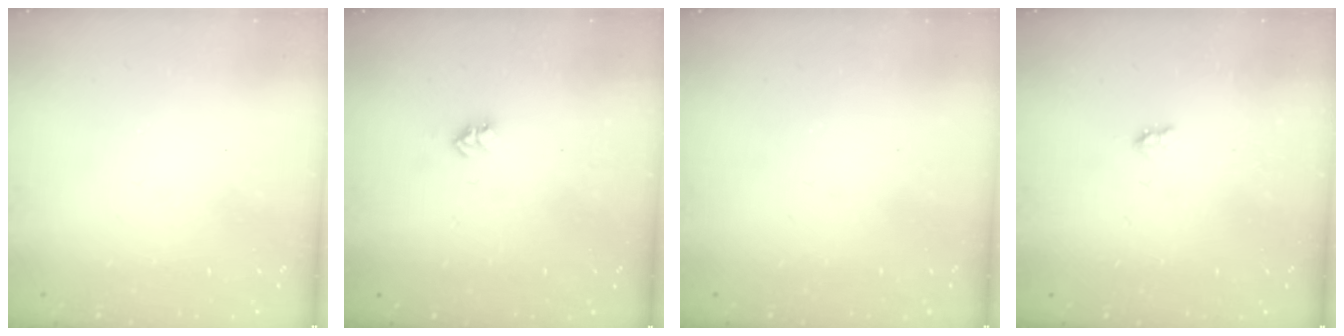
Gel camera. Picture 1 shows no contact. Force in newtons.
{"total": 2.7, "press": 2.7, "slide": 0.4}
{"total": 0.0}
{"total": 1.9, "press": 1.9, "slide": 0.3}